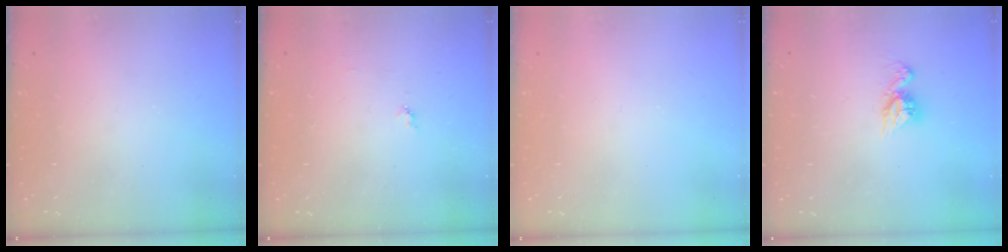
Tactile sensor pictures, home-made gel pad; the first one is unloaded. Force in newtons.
{"total": 3.9, "press": 3.9, "slide": 0.4}
{"total": 0.0}
{"total": 7.8, "press": 7.8, "slide": 0.6}